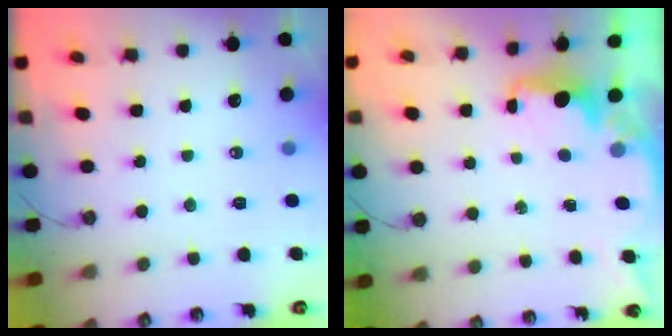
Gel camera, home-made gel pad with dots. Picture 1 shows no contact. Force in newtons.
{"total": 1.9, "press": 1.7, "slide": 0.8}